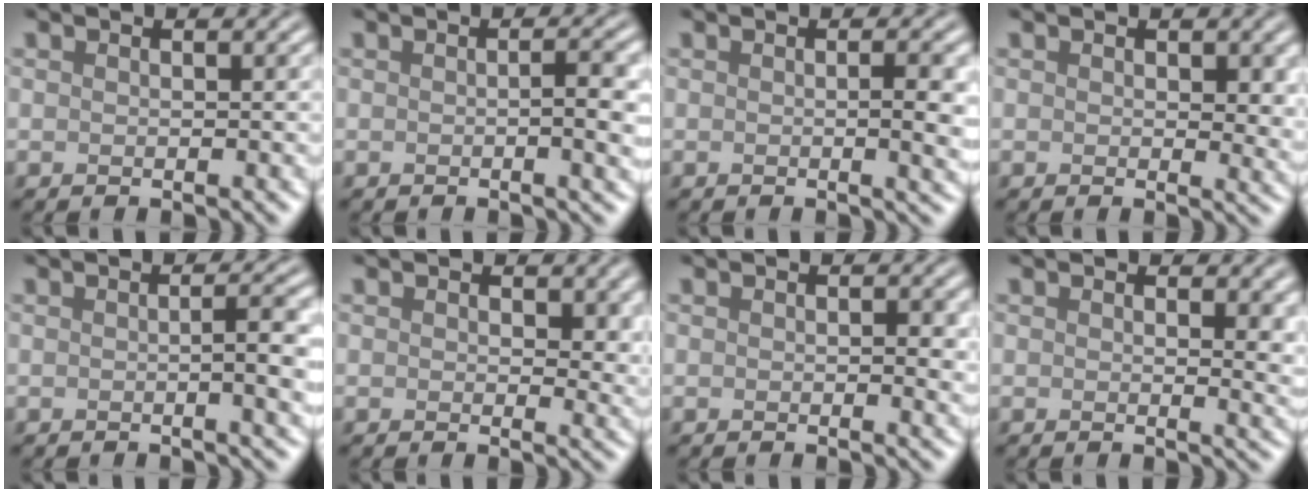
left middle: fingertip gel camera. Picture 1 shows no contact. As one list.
[{"total": 3.0, "force": [-0.1, 0.6, 2.9], "torque": [-0.040, 0.001, -0.004]}, {"total": 3.0, "force": [0.0, 0.7, 3.0], "torque": [-0.037, -0.002, -0.001]}, {"total": 2.7, "force": [0.7, 1.4, 2.2], "torque": [-0.023, -0.006, 0.008]}, {"total": 3.9, "force": [-0.1, 0.9, 3.8], "torque": [-0.048, 0.005, -0.006]}, {"total": 3.3, "force": [0.9, 2.0, 2.4], "torque": [-0.027, -0.006, 0.010]}, {"total": 1.4, "force": [0.0, 0.5, 1.3], "torque": [-0.016, -0.004, 0.001]}, {"total": 3.1, "force": [0.9, 1.2, 2.7], "torque": [-0.024, -0.005, 0.014]}]